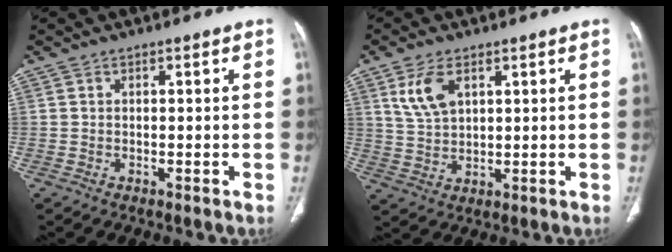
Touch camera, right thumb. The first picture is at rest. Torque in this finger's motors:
{"motor_torque": [-0.72, 0.44, 0.32, -0.26, 0.18]}